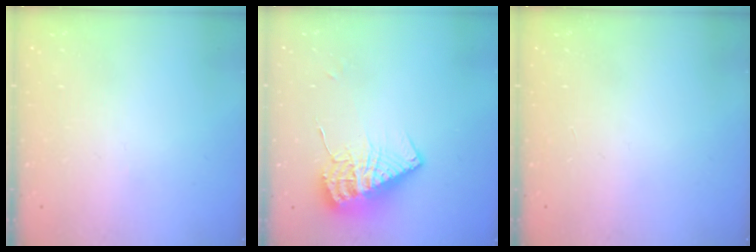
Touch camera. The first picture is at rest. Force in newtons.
{"total": 13.5, "press": 13.4, "slide": 1.1}
{"total": 0.0}